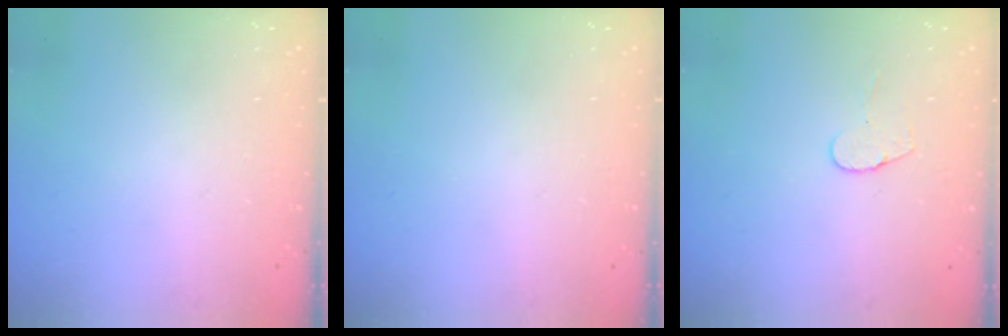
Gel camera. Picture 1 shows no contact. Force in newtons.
{"total": 0.0}
{"total": 5.6, "press": 5.6, "slide": 0.4}